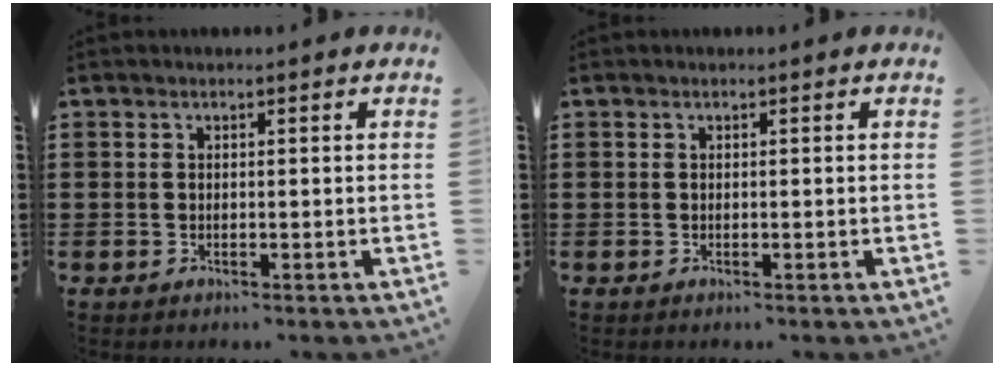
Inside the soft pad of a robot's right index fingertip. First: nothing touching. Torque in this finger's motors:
{"motor_torque": [0.00, 0.00, 0.00, 0.00]}